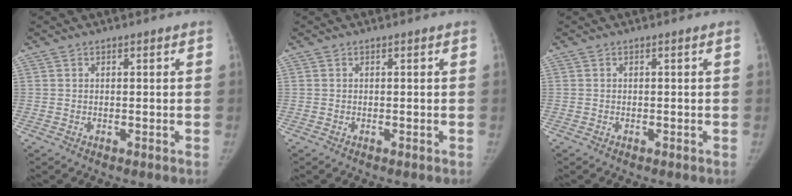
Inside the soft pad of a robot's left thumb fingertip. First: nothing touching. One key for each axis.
{"total": 0.0}
{"total": 0.0}